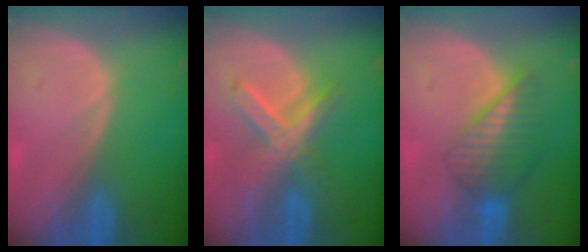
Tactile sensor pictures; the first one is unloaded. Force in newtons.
{"total": 7.0, "press": 6.2, "slide": 3.2}
{"total": 6.6, "press": 6.1, "slide": 2.7}